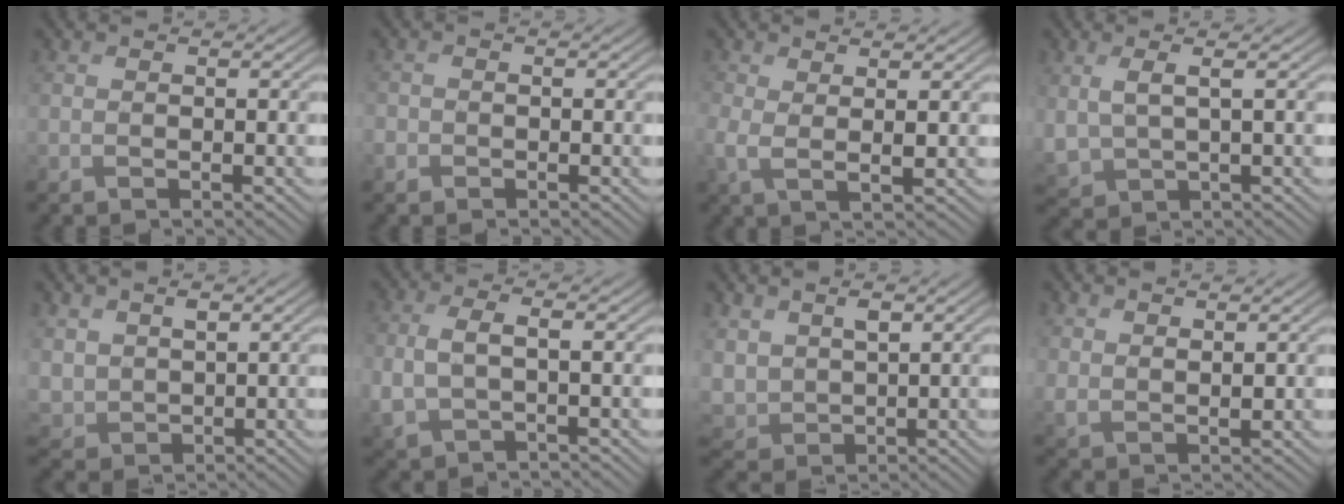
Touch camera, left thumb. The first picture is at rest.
{"total": 1.2, "force": [-0.8, 0.9, 0.2], "torque": [-0.002, -0.003, -0.020]}
{"total": 3.5, "force": [0.8, 1.4, 3.1], "torque": [-0.081, -0.004, 0.012]}
{"total": 4.1, "force": [1.4, 1.8, 3.5], "torque": [-0.088, -0.003, 0.033]}
{"total": 3.9, "force": [2.1, 2.8, 1.9], "torque": [-0.056, -0.009, 0.048]}
{"total": 4.4, "force": [-0.2, 2.3, 3.7], "torque": [-0.095, -0.002, -0.001]}
{"total": 4.9, "force": [2.4, 3.3, 2.7], "torque": [-0.080, -0.010, 0.055]}
{"total": 3.1, "force": [2.2, 1.4, 1.6], "torque": [-0.042, -0.007, 0.051]}